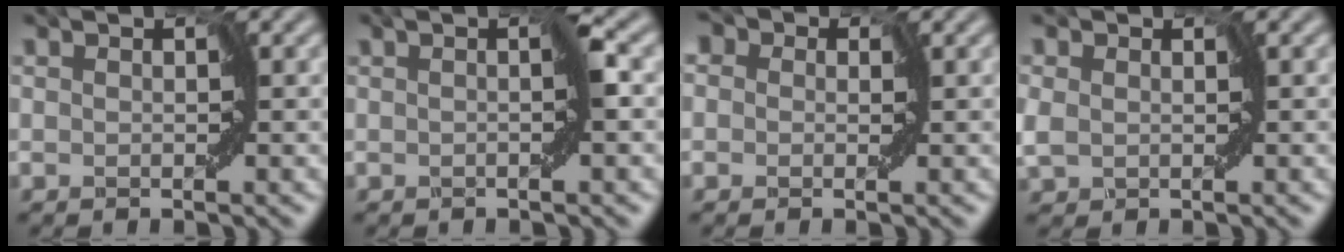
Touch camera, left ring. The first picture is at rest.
{"total": 1.3, "force": [-0.2, -0.3, 1.3], "torque": [-0.027, 0.002, -0.007]}
{"total": 3.6, "force": [1.3, 2.8, 1.8], "torque": [-0.007, 0.013, -0.025]}
{"total": 1.9, "force": [0.2, 1.7, 0.9], "torque": [-0.015, 0.000, -0.003]}